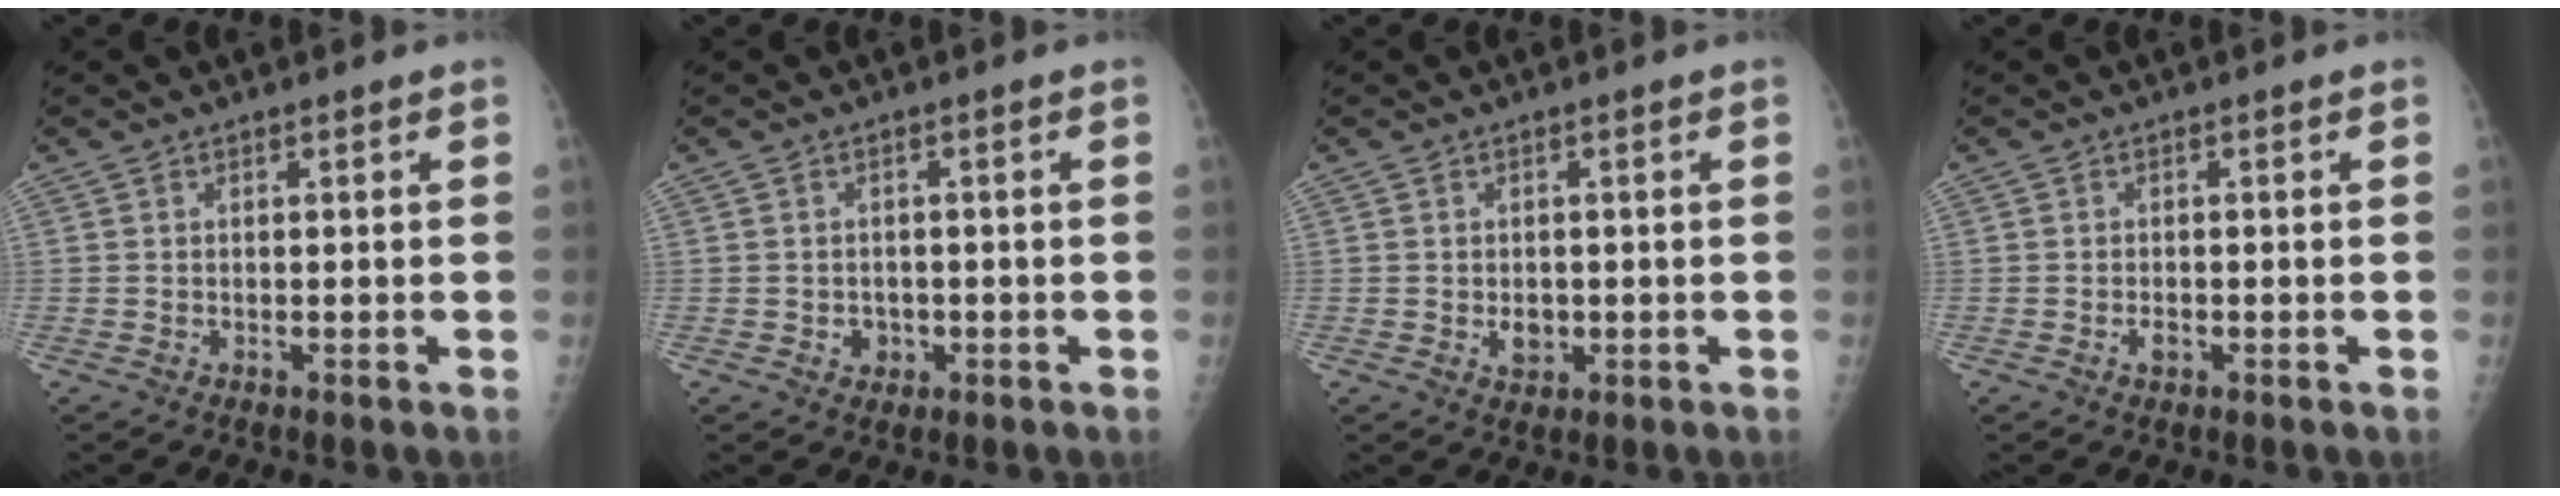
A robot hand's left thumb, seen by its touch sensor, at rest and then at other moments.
{"total": 2.4, "force": [-0.7, 2.1, 0.9], "torque": [-0.001, 0.005, -0.005]}
{"total": 2.7, "force": [-0.4, 2.1, 1.6], "torque": [-0.014, 0.000, 0.000]}
{"total": 1.4, "force": [-0.6, 0.9, 0.9], "torque": [-0.013, 0.001, -0.010]}